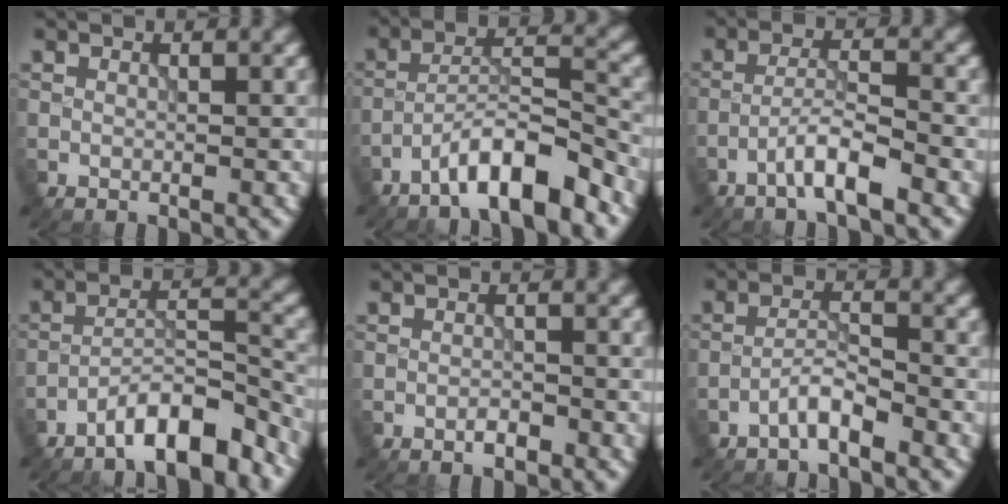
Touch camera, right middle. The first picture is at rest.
{"total": 6.7, "force": [-4.8, 1.2, 4.6], "torque": [-0.072, 0.013, -0.084]}
{"total": 3.6, "force": [-2.3, 0.3, 2.7], "torque": [-0.049, 0.013, -0.050]}
{"total": 6.6, "force": [-5.2, 1.4, 3.8], "torque": [-0.053, 0.008, -0.089]}
{"total": 1.2, "force": [-0.8, 0.4, 0.8], "torque": [-0.014, 0.001, -0.015]}
{"total": 2.3, "force": [-1.8, 0.2, 1.4], "torque": [-0.024, 0.011, -0.040]}